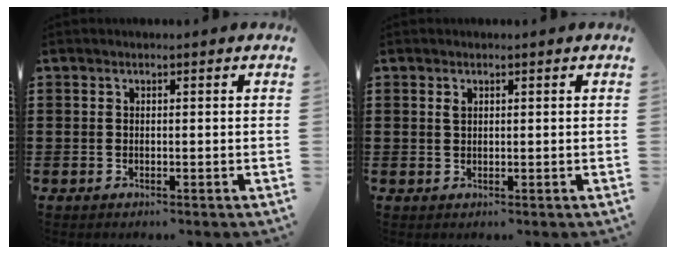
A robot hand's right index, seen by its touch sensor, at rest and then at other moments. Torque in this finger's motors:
{"motor_torque": [0.02, 0.01, 0.01, 0.02]}